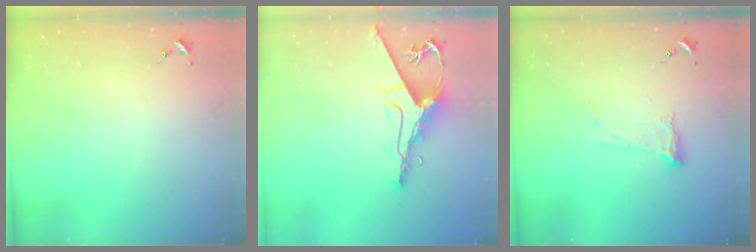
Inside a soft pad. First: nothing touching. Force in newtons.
{"total": 10.1, "press": 10.0, "slide": 1.3}
{"total": 7.2, "press": 7.2, "slide": 0.4}